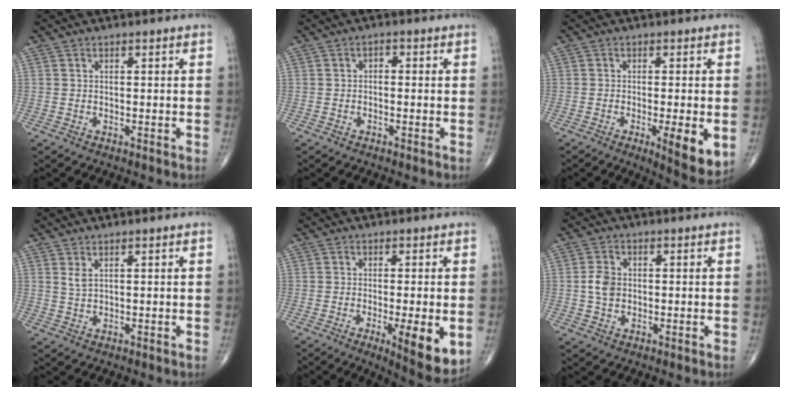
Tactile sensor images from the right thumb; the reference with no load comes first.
{"total": 1.3, "force": [-0.2, 1.0, 0.9], "torque": [-0.004, 0.006, -0.009]}
{"total": 8.0, "force": [-1.9, 1.7, 7.5], "torque": [-0.105, -0.019, -0.027]}
{"total": 1.8, "force": [1.0, 0.7, 1.3], "torque": [-0.026, -0.003, 0.025]}
{"total": 9.5, "force": [-2.3, 2.1, 8.9], "torque": [-0.123, -0.023, -0.031]}
{"total": 4.1, "force": [0.0, 3.2, 2.6], "torque": [-0.046, 0.004, -0.003]}